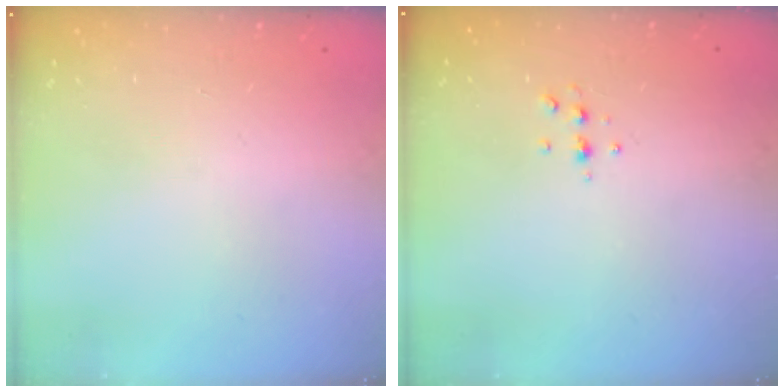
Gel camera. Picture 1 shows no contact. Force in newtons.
{"total": 4.7, "press": 4.6, "slide": 1.0}